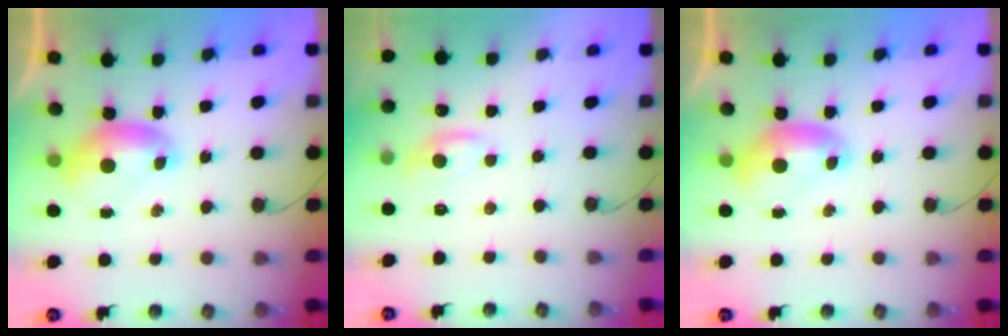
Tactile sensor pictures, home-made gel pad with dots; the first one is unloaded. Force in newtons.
{"total": 1.6, "press": 1.4, "slide": 0.8}
{"total": 0.0}